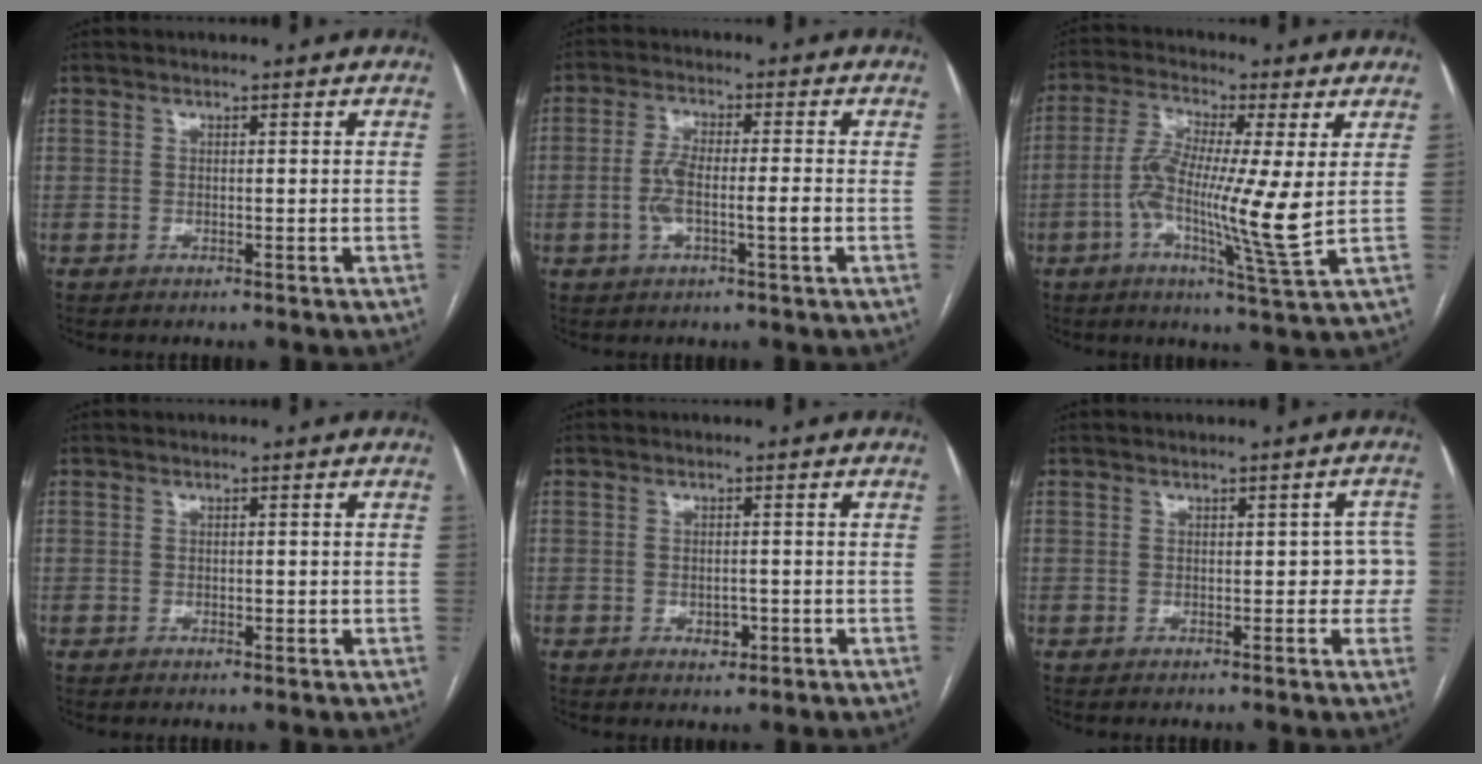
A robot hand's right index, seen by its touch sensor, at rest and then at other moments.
{"total": 5.9, "force": [-1.2, 1.3, 5.6], "torque": [-0.118, 0.013, -0.022]}
{"total": 11.7, "force": [-0.8, 0.2, 11.7], "torque": [-0.225, -0.010, -0.025]}
{"total": 1.3, "force": [-0.2, 0.7, 1.0], "torque": [-0.014, 0.000, 0.000]}
{"total": 2.4, "force": [-0.8, 1.6, 1.7], "torque": [-0.025, 0.002, -0.005]}
{"total": 3.7, "force": [-0.2, 2.2, 3.0], "torque": [-0.017, 0.029, -0.002]}